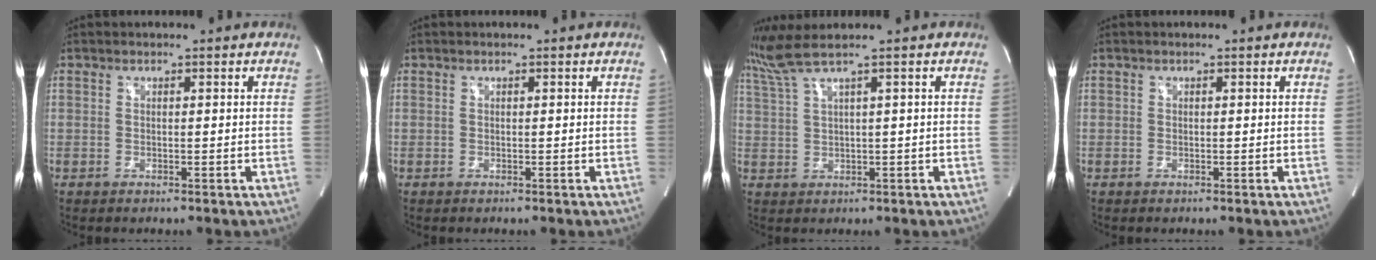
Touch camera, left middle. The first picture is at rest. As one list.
[{"total": 0.0}, {"total": 4.2, "force": [3.1, -1.8, 2.1], "torque": [-0.062, 0.010, 0.076]}, {"total": 0.0}]